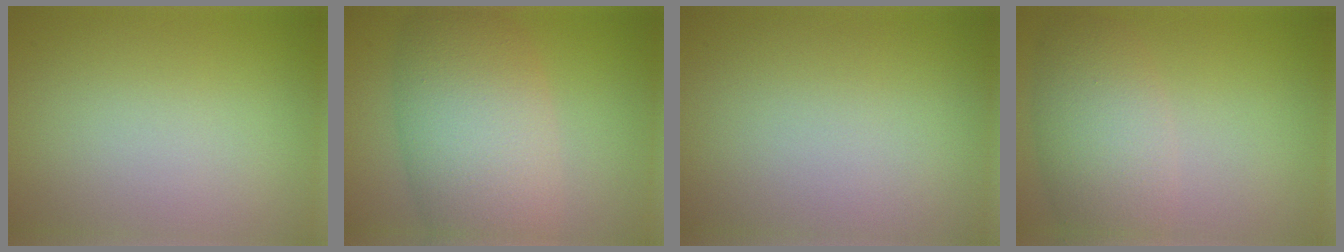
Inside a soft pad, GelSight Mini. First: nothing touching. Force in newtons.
{"total": 8.6, "press": 8.6, "slide": 0.6}
{"total": 0.0}
{"total": 5.1, "press": 5.1, "slide": 0.2}